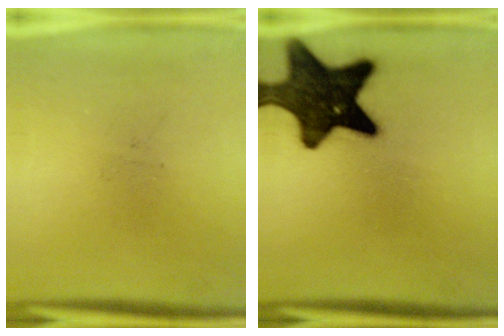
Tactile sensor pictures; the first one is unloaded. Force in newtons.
{"total": 15.8}